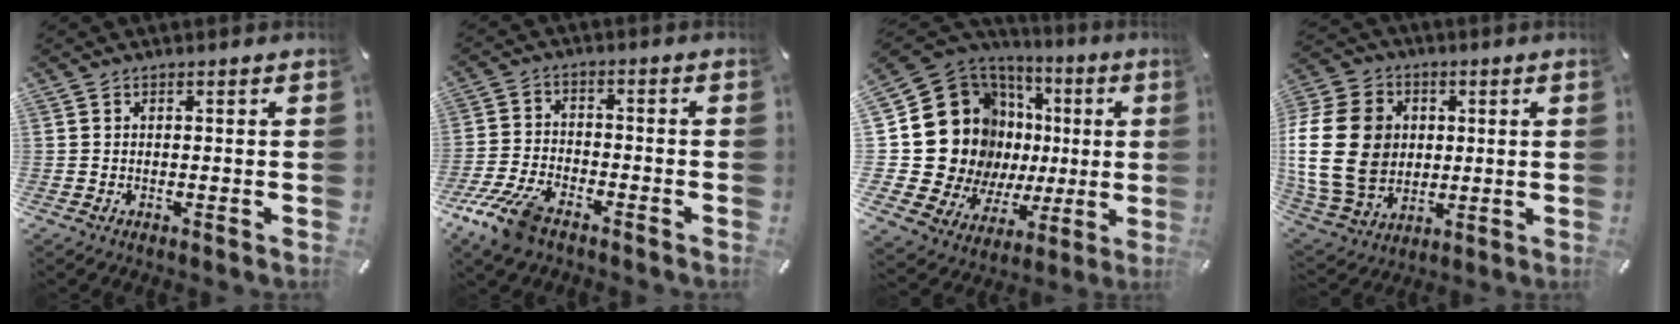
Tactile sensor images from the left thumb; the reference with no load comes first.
{"total": 9.1, "force": [-6.2, 4.2, 5.2], "torque": [-0.125, 0.019, -0.121]}
{"total": 23.6, "force": [2.5, 19.4, 13.3], "torque": [-0.238, -0.065, 0.091]}
{"total": 20.4, "force": [1.3, 16.6, 11.7], "torque": [-0.243, 0.005, 0.023]}